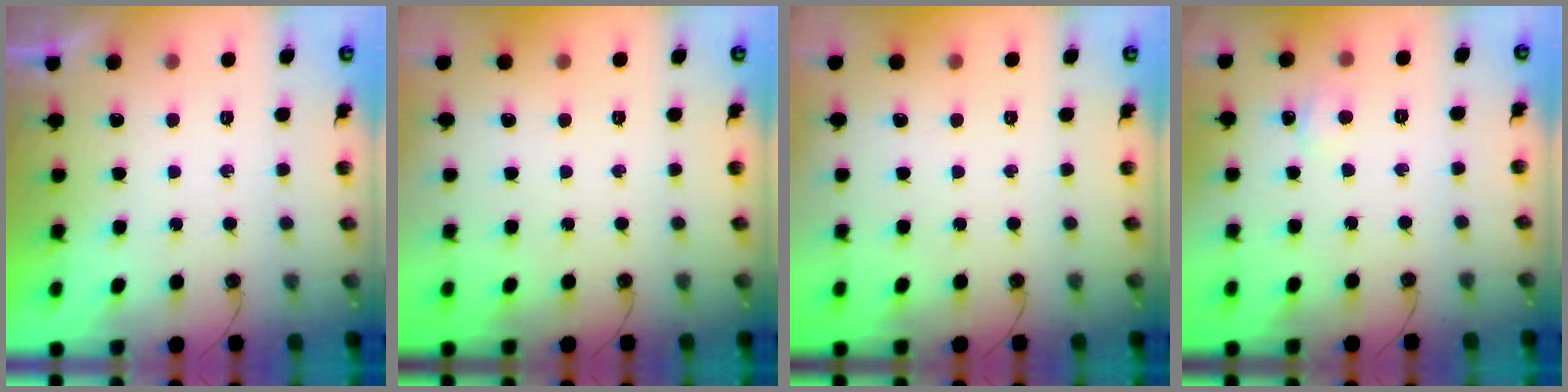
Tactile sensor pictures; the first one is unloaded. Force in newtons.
{"total": 0.0}
{"total": 0.0}
{"total": 4.6, "press": 4.5, "slide": 0.7}